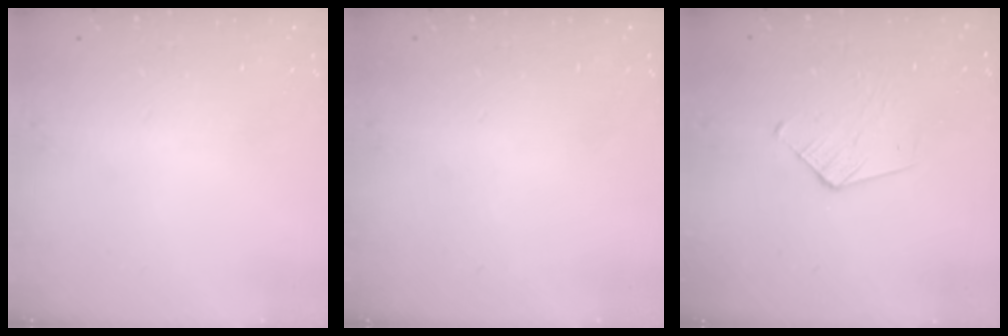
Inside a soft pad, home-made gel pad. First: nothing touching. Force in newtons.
{"total": 0.0}
{"total": 5.7, "press": 5.7, "slide": 0.4}